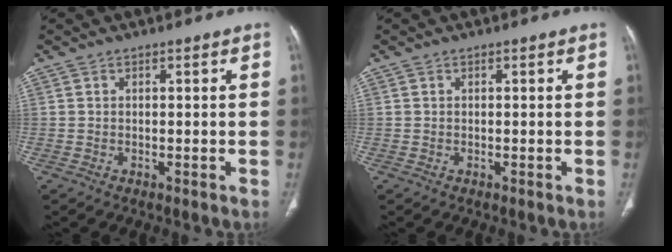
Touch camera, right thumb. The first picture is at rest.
{"total": 0.0}